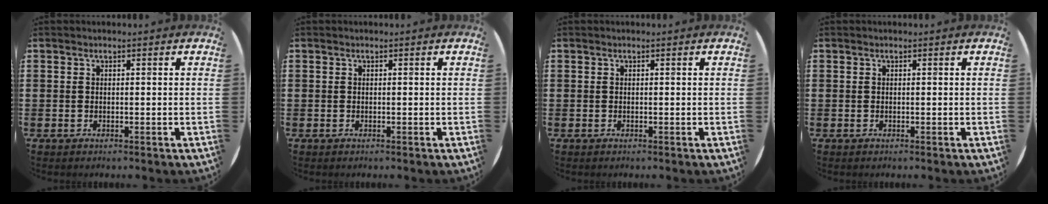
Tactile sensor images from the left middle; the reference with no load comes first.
{"total": 0.0}
{"total": 0.0}
{"total": 0.0}